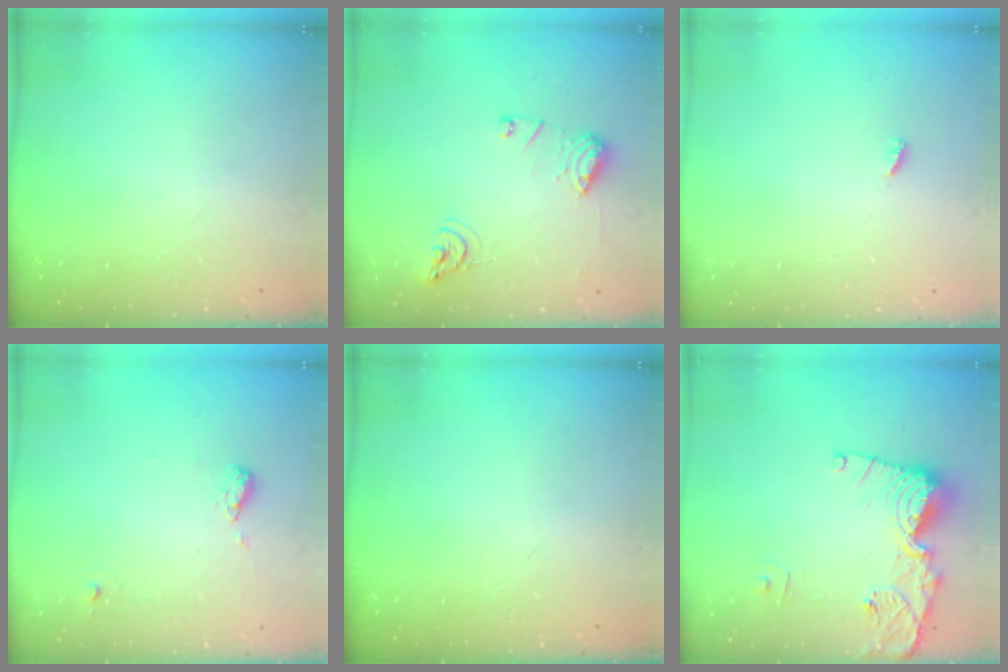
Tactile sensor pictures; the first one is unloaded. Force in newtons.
{"total": 11.2, "press": 11.1, "slide": 1.1}
{"total": 1.9, "press": 1.9, "slide": 0.3}
{"total": 7.0, "press": 6.3, "slide": 2.9}
{"total": 0.0}
{"total": 13.6, "press": 13.5, "slide": 1.8}